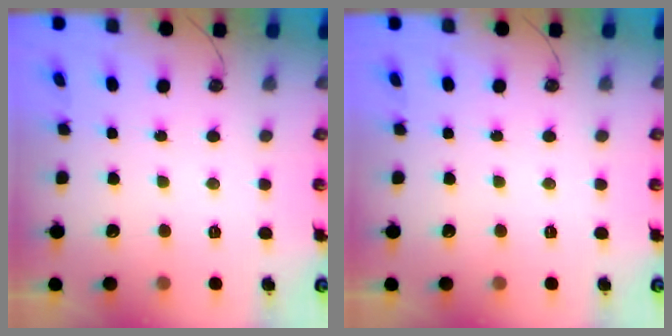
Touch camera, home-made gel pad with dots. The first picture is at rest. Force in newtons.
{"total": 0.0}